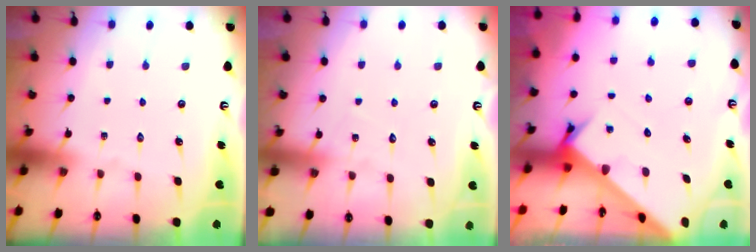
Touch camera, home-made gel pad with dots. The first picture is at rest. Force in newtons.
{"total": 3.7, "press": 3.7, "slide": 0.4}
{"total": 3.0, "press": 3.0, "slide": 0.2}